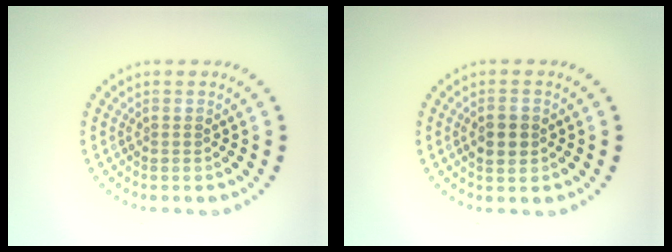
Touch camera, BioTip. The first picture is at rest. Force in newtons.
{"total": 2.5, "press": 2.5, "slide": 0.2}